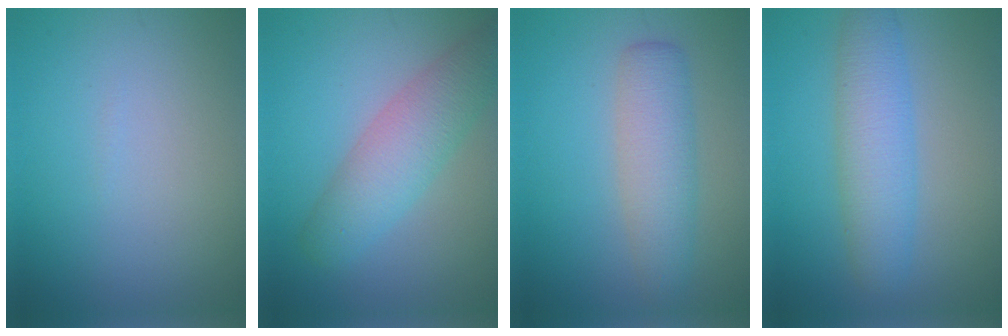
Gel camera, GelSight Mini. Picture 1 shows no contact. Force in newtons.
{"total": 5.0, "press": 5.0, "slide": 0.2}
{"total": 4.1, "press": 4.1, "slide": 0.2}
{"total": 4.7, "press": 4.7, "slide": 0.1}